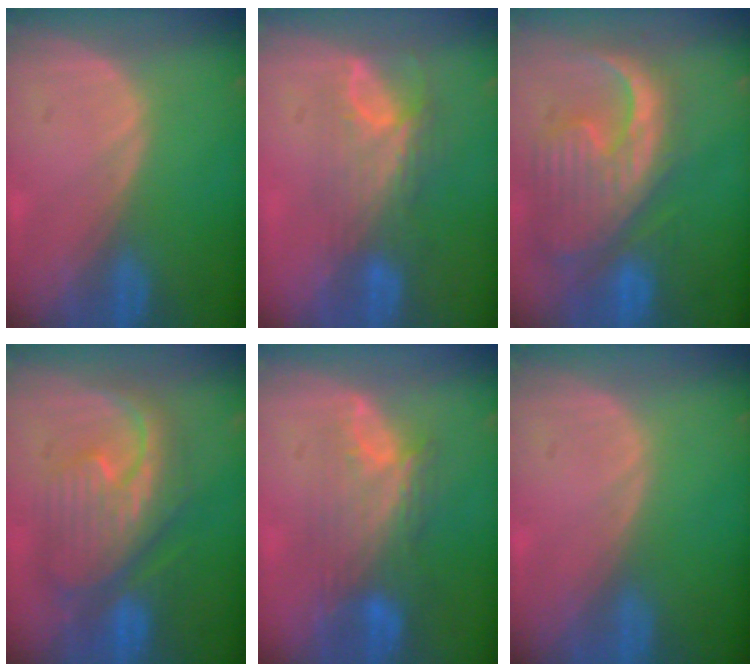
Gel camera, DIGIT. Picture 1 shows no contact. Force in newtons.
{"total": 7.9, "press": 6.6, "slide": 4.2}
{"total": 13.0, "press": 11.2, "slide": 6.6}
{"total": 10.3, "press": 10.2, "slide": 0.9}
{"total": 8.3, "press": 7.7, "slide": 3.3}
{"total": 0.0}